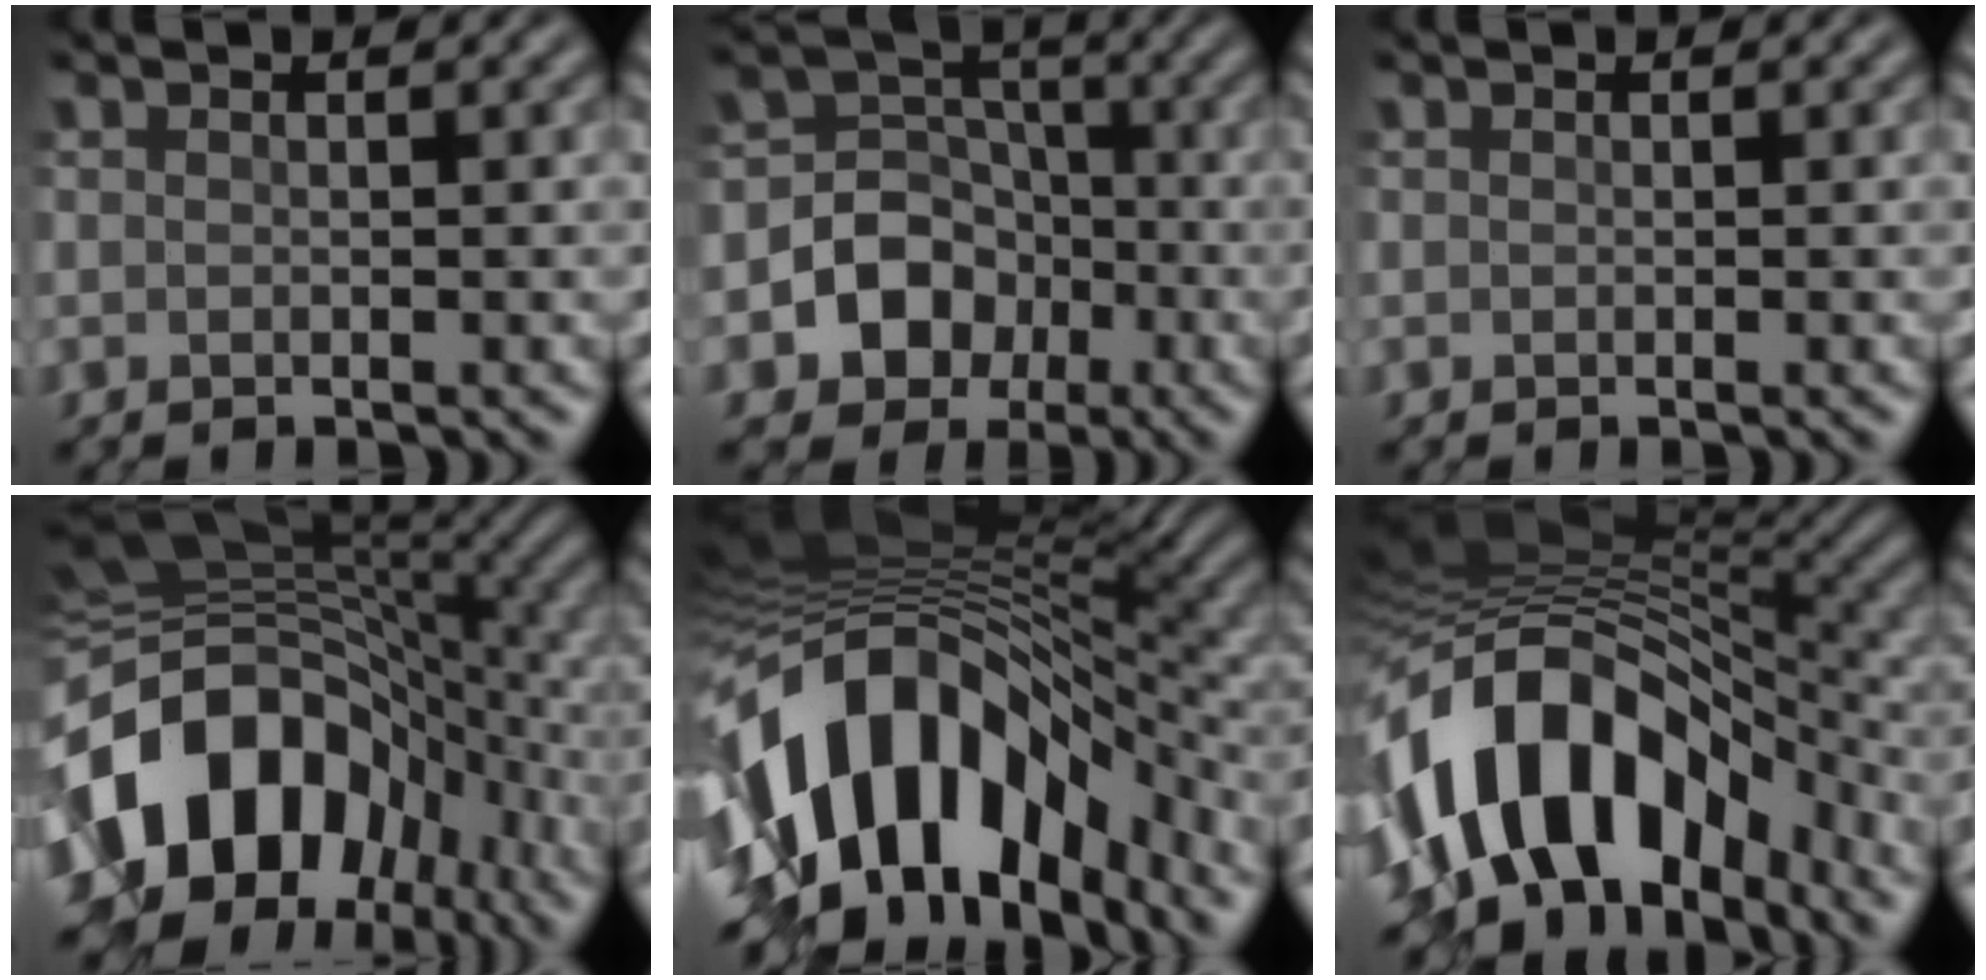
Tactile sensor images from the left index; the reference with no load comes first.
{"total": 7.5, "force": [-2.7, 6.6, 2.2], "torque": [-0.018, 0.010, -0.076]}
{"total": 0.0}
{"total": 16.6, "force": [-5.7, 11.4, 10.6], "torque": [-0.198, -0.007, -0.104]}
{"total": 15.0, "force": [-6.2, 8.3, 10.8], "torque": [-0.197, 0.015, -0.108]}
{"total": 13.6, "force": [-6.2, 8.0, 9.1], "torque": [-0.151, 0.018, -0.114]}